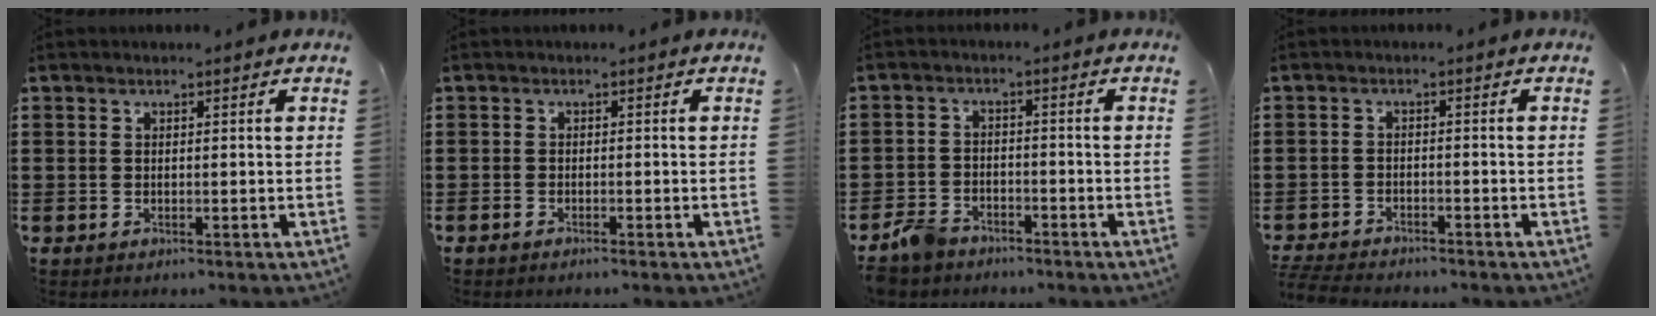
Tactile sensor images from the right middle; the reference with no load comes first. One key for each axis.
{"total": 0.8, "fx": -0.7, "fy": 0.1, "fz": 0.2, "tx": -0.005, "ty": -0.002, "tz": -0.015}
{"total": 3.9, "fx": -3.4, "fy": 1.6, "fz": 1.0, "tx": -0.040, "ty": 0.002, "tz": -0.075}
{"total": 3.4, "fx": -3.3, "fy": 0.2, "fz": 0.5, "tx": -0.025, "ty": -0.009, "tz": -0.074}